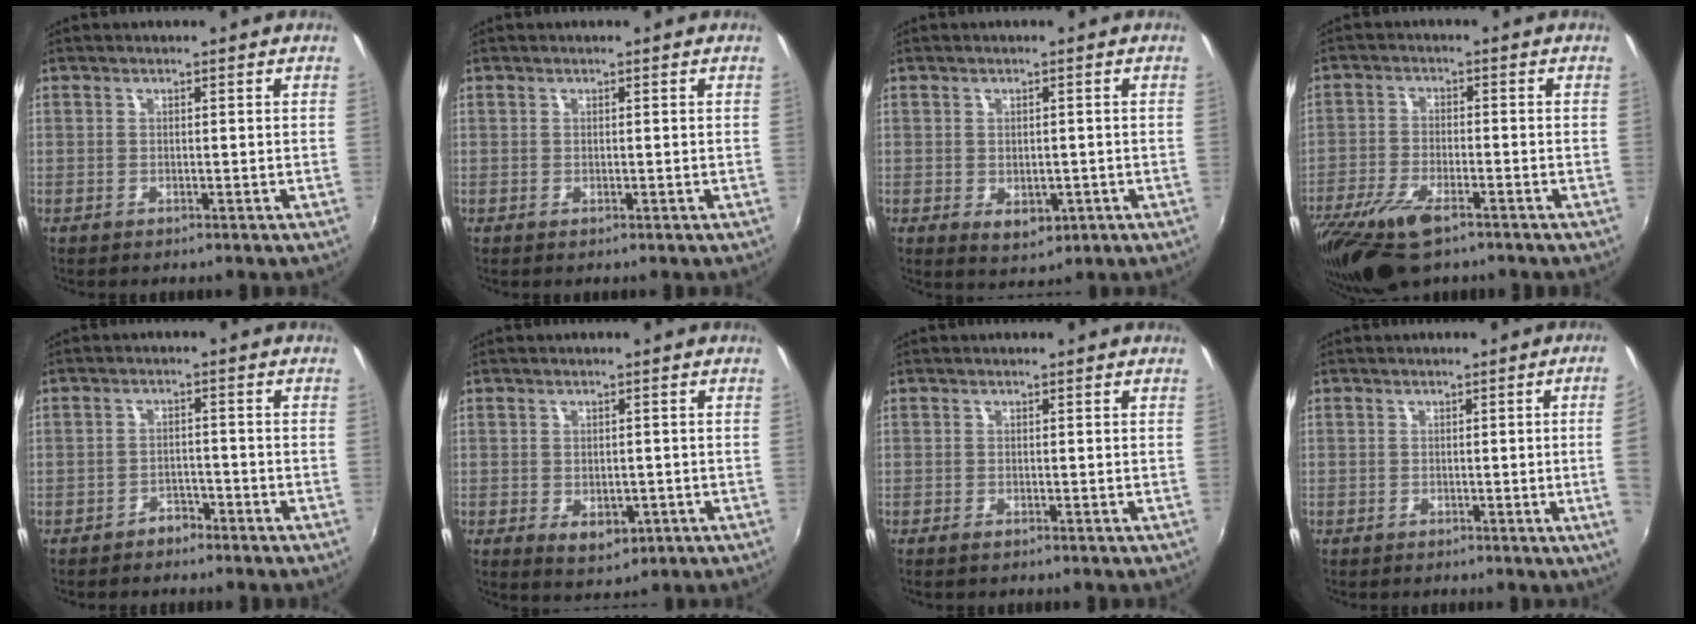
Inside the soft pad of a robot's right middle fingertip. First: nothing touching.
{"total": 0.0}
{"total": 4.3, "force": [-1.0, 2.9, 2.9], "torque": [-0.047, -0.009, -0.009]}
{"total": 12.5, "force": [-8.2, 4.7, 8.2], "torque": [-0.187, -0.034, -0.156]}
{"total": 2.8, "force": [-2.4, 1.4, 0.5], "torque": [-0.013, 0.009, -0.033]}
{"total": 5.0, "force": [-1.5, 3.3, 3.4], "torque": [-0.056, -0.011, -0.016]}
{"total": 0.8, "force": [-0.6, 0.2, 0.5], "torque": [-0.009, -0.004, -0.013]}
{"total": 4.6, "force": [0.0, -1.6, 4.3], "torque": [-0.063, -0.010, 0.004]}